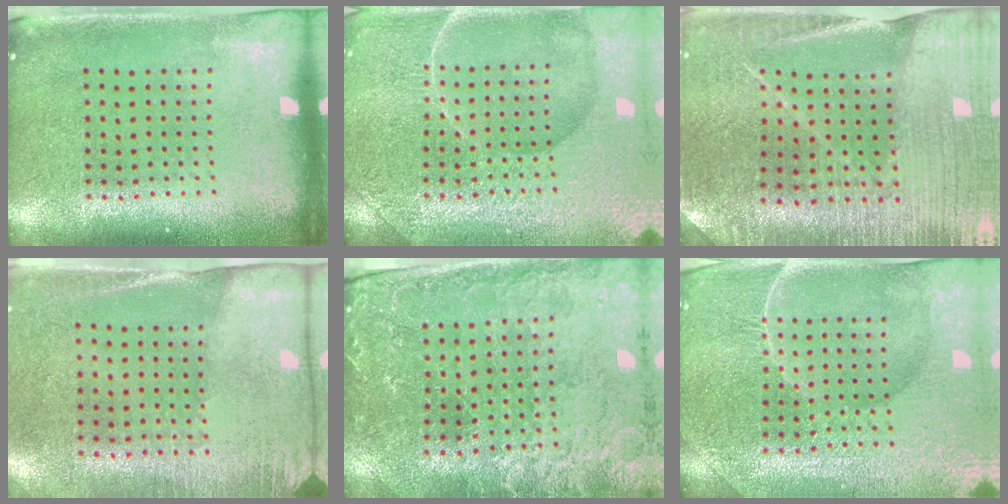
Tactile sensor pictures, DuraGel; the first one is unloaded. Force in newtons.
{"total": 4.7, "press": 4.7, "slide": 0.6}
{"total": 3.0, "press": 3.0, "slide": 0.3}
{"total": 2.7, "press": 2.3, "slide": 1.3}
{"total": 1.2, "press": 1.2, "slide": 0.4}
{"total": 4.3, "press": 4.2, "slide": 1.1}